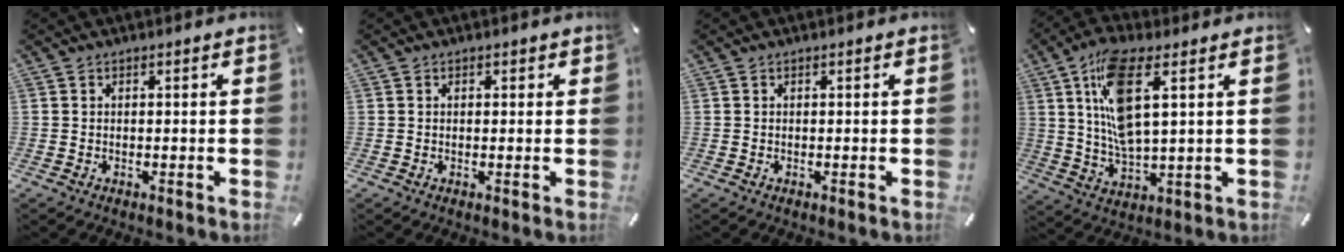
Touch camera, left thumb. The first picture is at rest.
{"total": 0.7, "force": [0.1, 0.6, 0.4], "torque": [0.000, 0.001, 0.000]}
{"total": 0.0}
{"total": 13.7, "force": [4.1, 5.2, 12.0], "torque": [-0.255, -0.011, 0.070]}